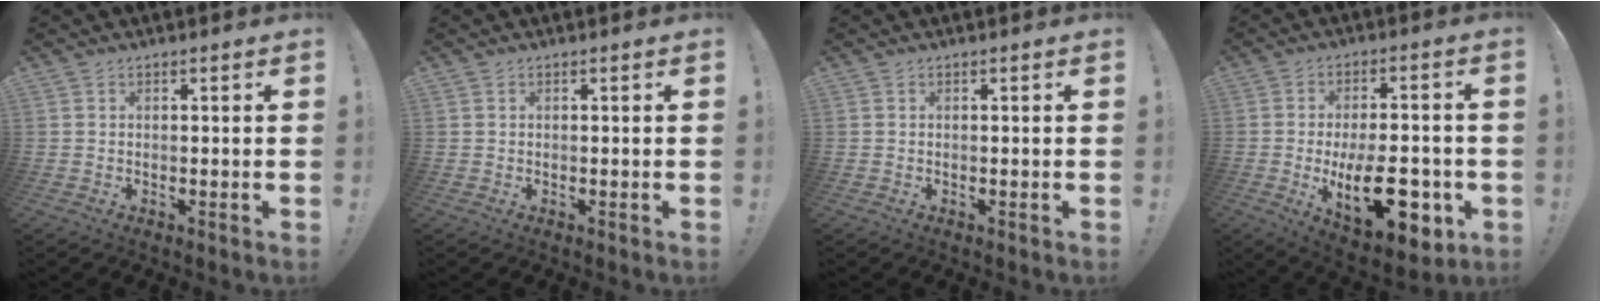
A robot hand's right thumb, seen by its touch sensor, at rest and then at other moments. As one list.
[{"total": 0.0}, {"total": 0.0}, {"total": 19.4, "force": [-5.3, 9.8, 16.0], "torque": [-0.240, 0.014, -0.072]}]